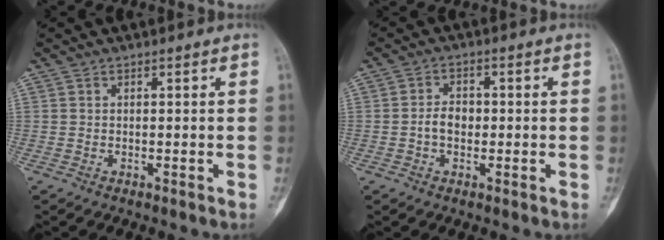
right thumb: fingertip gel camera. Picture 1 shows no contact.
{"total": 3.6, "force": [-0.5, 2.6, 2.5], "torque": [-0.035, 0.011, -0.015]}